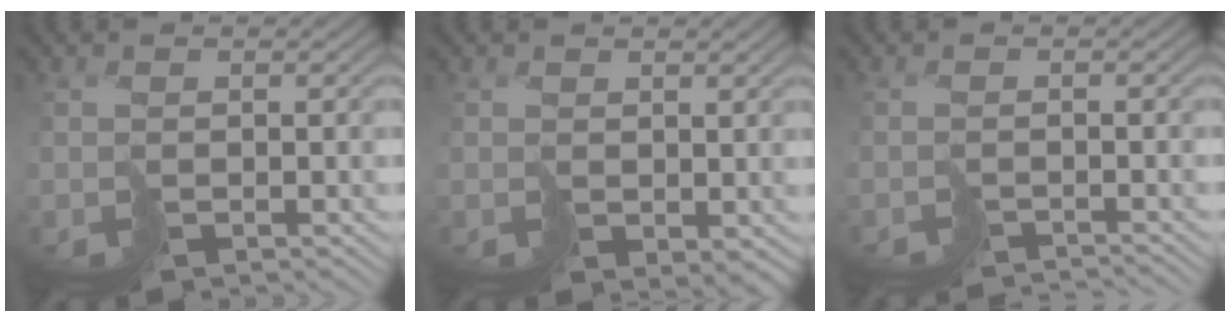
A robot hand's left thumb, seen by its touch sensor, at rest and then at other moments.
{"total": 2.8, "force": [0.2, 1.8, 2.1], "torque": [-0.042, -0.008, 0.009]}
{"total": 3.0, "force": [-3.0, -0.2, 0.4], "torque": [-0.004, -0.006, -0.057]}